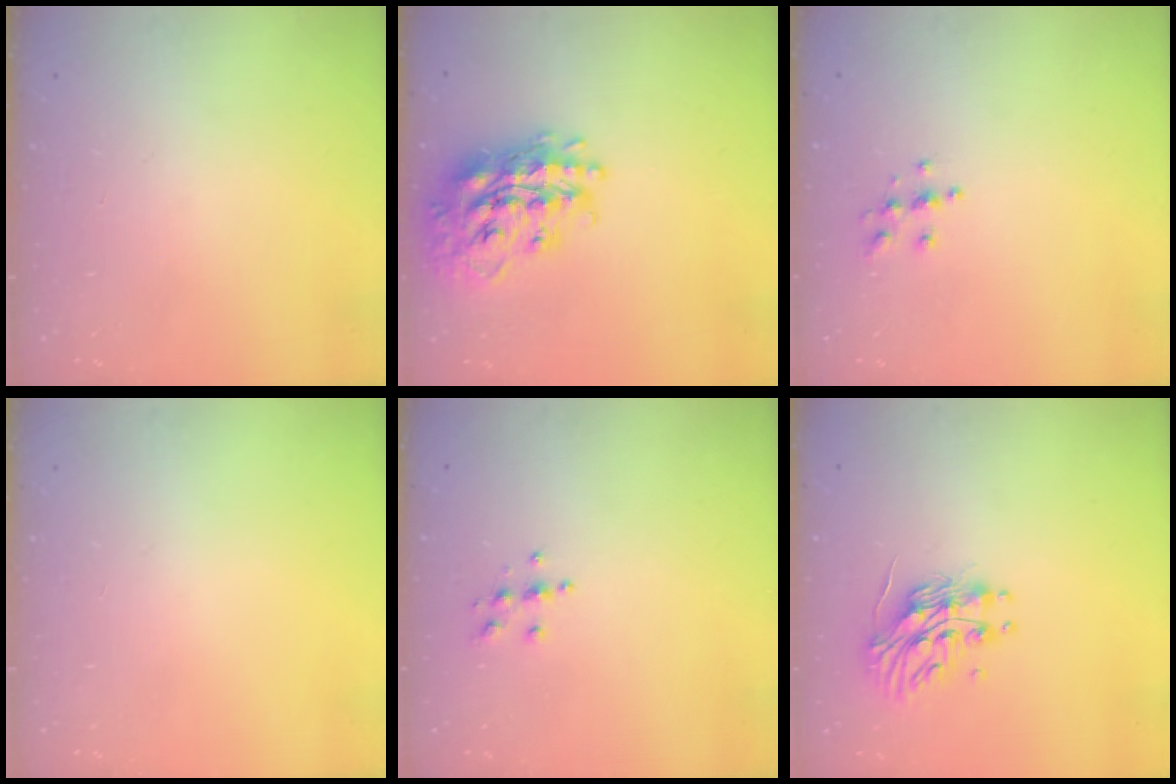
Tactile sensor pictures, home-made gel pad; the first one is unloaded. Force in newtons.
{"total": 21.6, "press": 21.5, "slide": 1.8}
{"total": 4.4, "press": 4.4, "slide": 0.3}
{"total": 0.0}
{"total": 3.6, "press": 3.6, "slide": 0.4}
{"total": 13.2, "press": 13.2, "slide": 0.8}